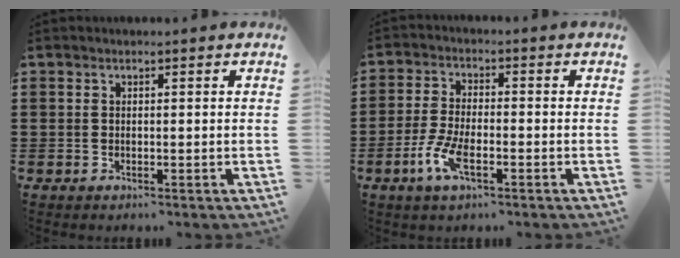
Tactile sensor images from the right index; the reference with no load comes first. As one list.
[{"total": 5.8, "force": [-2.8, 1.8, 4.7], "torque": [-0.111, -0.009, -0.057]}]